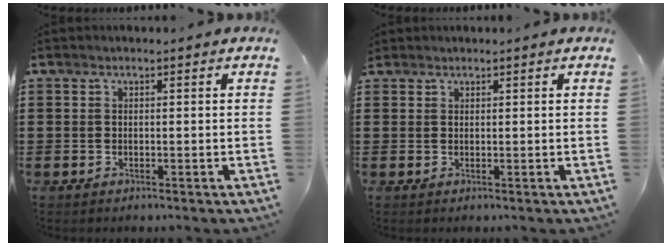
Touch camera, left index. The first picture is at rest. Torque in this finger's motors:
{"motor_torque": [0.18, -0.20, -0.01, 0.01]}